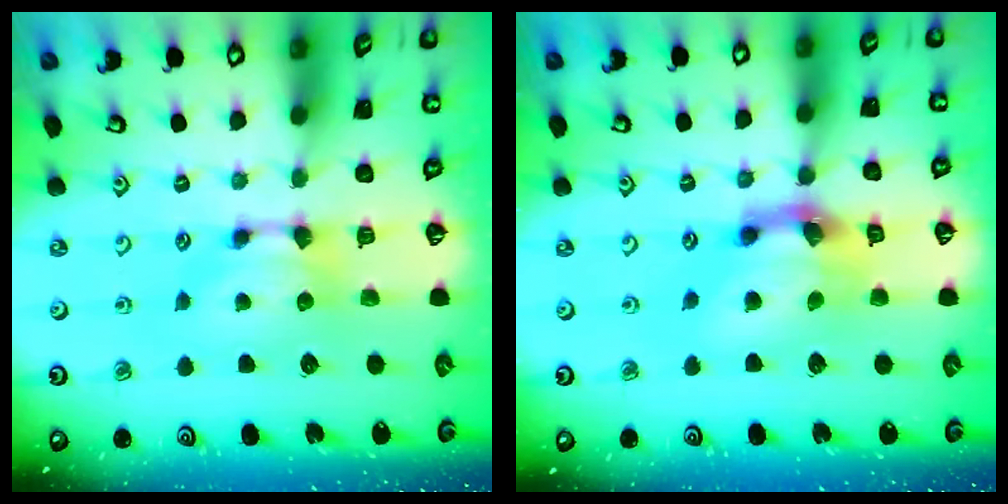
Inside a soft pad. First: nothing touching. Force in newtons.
{"total": 7.1, "press": 6.6, "slide": 2.4}